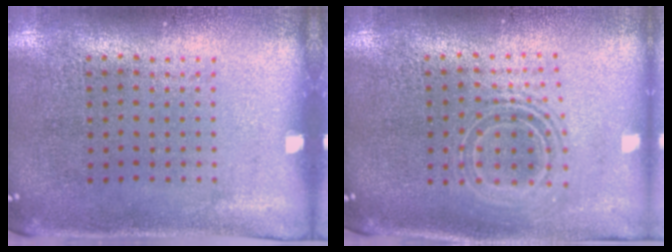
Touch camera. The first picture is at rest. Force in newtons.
{"total": 1.8, "press": 1.4, "slide": 1.2}